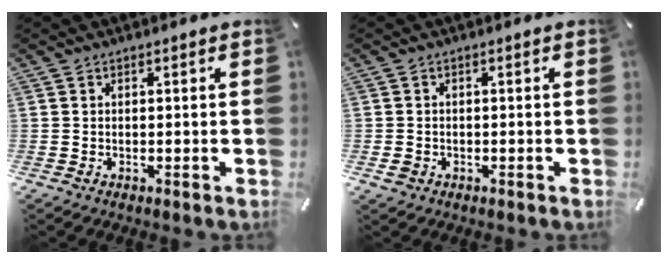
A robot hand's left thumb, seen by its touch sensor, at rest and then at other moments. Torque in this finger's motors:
{"motor_torque": [0.05, -0.14, 0.03, -0.06, -0.01]}